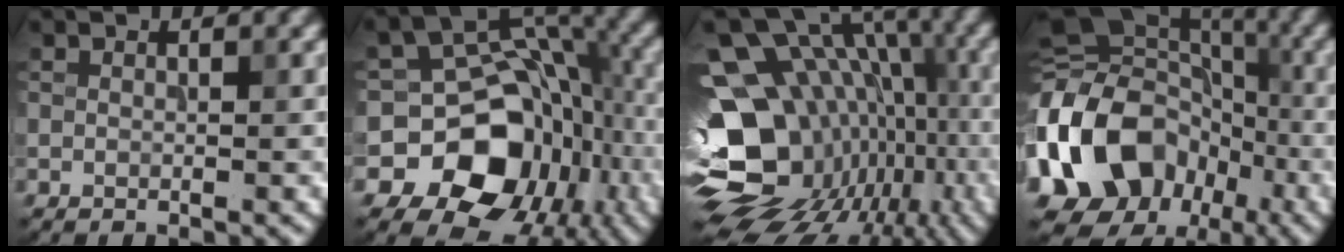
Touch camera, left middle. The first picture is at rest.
{"total": 13.2, "force": [-4.8, 10.2, 6.8], "torque": [-0.101, 0.005, -0.092]}
{"total": 17.3, "force": [-4.1, 12.4, 11.4], "torque": [-0.174, 0.014, -0.053]}
{"total": 15.0, "force": [-5.1, 11.3, 8.4], "torque": [-0.174, 0.006, -0.106]}